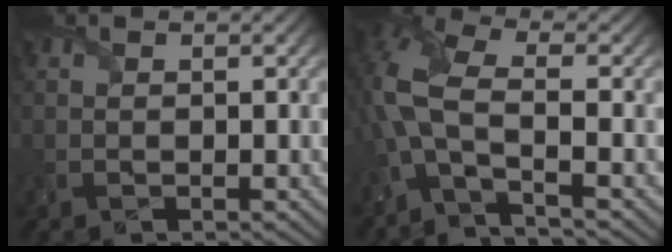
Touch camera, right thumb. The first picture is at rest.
{"total": 7.5, "force": [-2.2, 2.7, 6.7], "torque": [-0.158, 0.009, -0.069]}